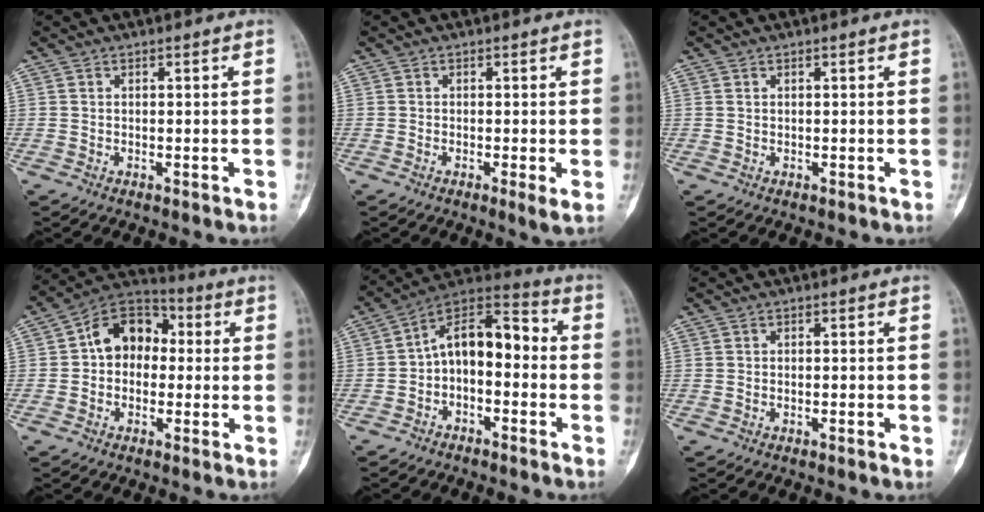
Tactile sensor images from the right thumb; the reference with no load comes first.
{"total": 2.1, "force": [-0.4, 0.2, 2.0], "torque": [-0.036, -0.008, -0.013]}
{"total": 0.0}
{"total": 11.3, "force": [0.7, 8.6, 7.3], "torque": [-0.076, 0.037, -0.006]}
{"total": 12.1, "force": [-1.6, 7.2, 9.5], "torque": [-0.124, 0.061, -0.042]}
{"total": 0.9, "force": [-0.5, 0.2, 0.7], "torque": [-0.011, 0.002, -0.007]}